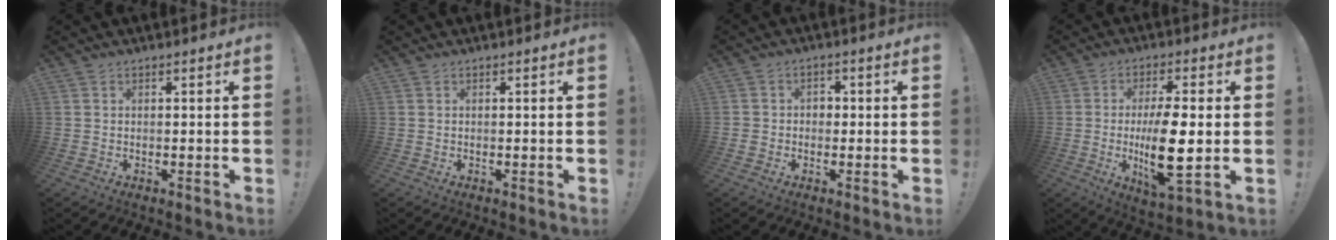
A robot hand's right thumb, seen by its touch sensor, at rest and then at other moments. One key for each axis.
{"total": 0.0}
{"total": 3.0, "fx": -0.7, "fy": 2.7, "fz": 1.1, "tx": -0.028, "ty": 0.009, "tz": -0.013}
{"total": 13.9, "fx": -1.5, "fy": 3.8, "fz": 13.2, "tx": -0.258, "ty": -0.014, "tz": -0.032}